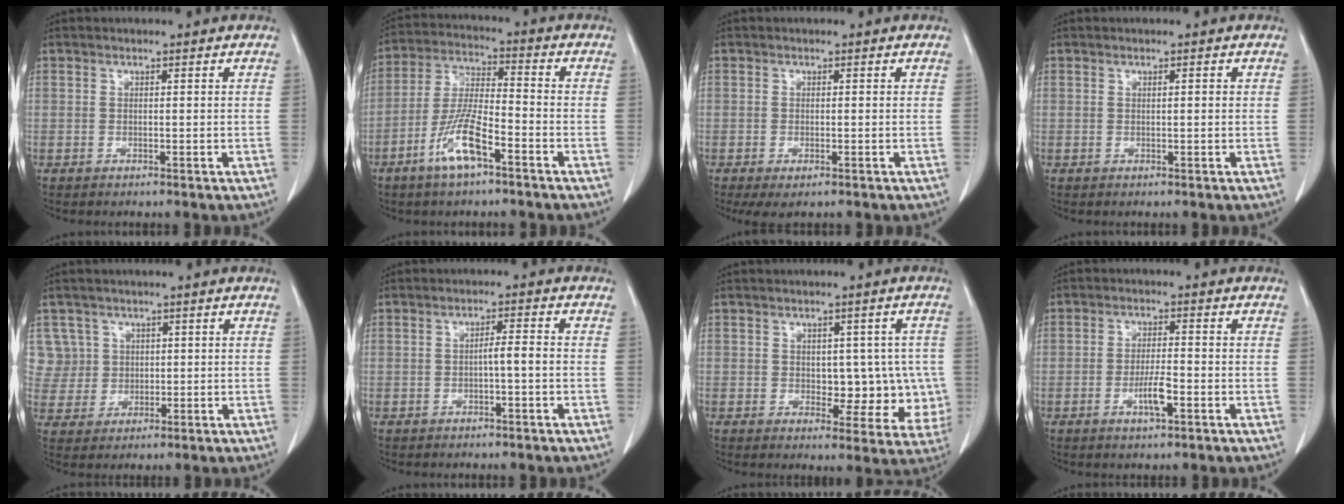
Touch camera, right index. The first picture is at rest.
{"total": 9.6, "force": [-5.2, 1.9, 7.9], "torque": [-0.167, -0.004, -0.100]}
{"total": 3.1, "force": [-1.9, 1.0, 2.2], "torque": [-0.037, -0.008, -0.026]}
{"total": 0.7, "force": [0.2, 0.1, 0.7], "torque": [-0.013, 0.002, 0.003]}
{"total": 6.0, "force": [2.4, 5.5, -0.4], "torque": [0.015, 0.014, 0.055]}
{"total": 2.5, "force": [-0.6, 0.1, 2.4], "torque": [-0.036, 0.004, -0.012]}
{"total": 7.6, "force": [0.0, 4.8, 5.9], "torque": [-0.045, 0.013, 0.010]}
{"total": 4.0, "force": [-1.6, 0.7, 3.6], "torque": [-0.069, -0.001, -0.028]}